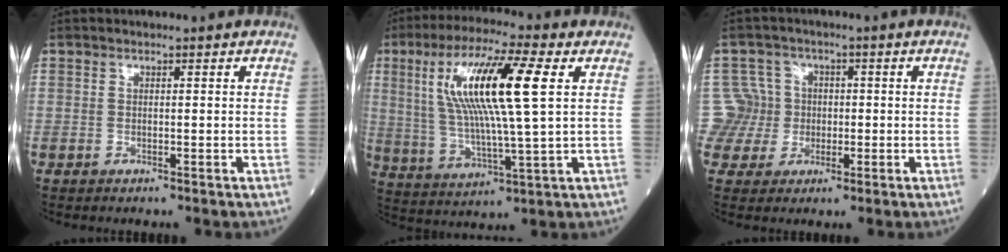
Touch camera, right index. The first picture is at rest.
{"total": 16.1, "force": [4.3, 1.2, 15.5], "torque": [-0.310, 0.013, 0.072]}
{"total": 6.2, "force": [0.0, 6.2, -0.2], "torque": [0.013, 0.021, 0.003]}